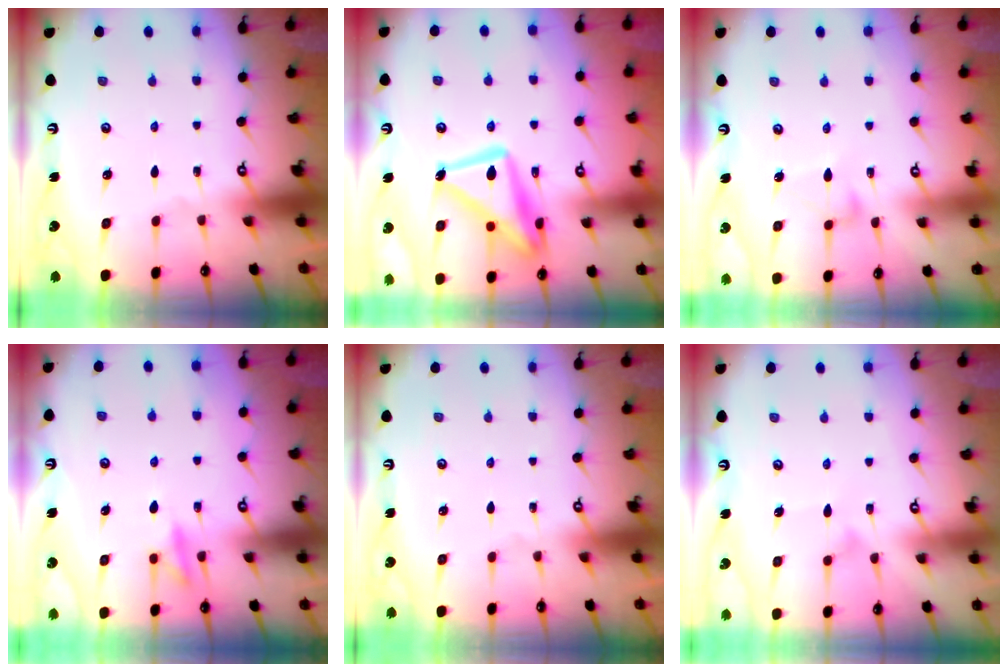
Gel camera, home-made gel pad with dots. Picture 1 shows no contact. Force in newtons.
{"total": 17.9, "press": 17.9, "slide": 1.2}
{"total": 5.6, "press": 5.6, "slide": 0.3}
{"total": 9.5, "press": 9.4, "slide": 1.2}
{"total": 0.0}
{"total": 9.1, "press": 9.1, "slide": 0.3}